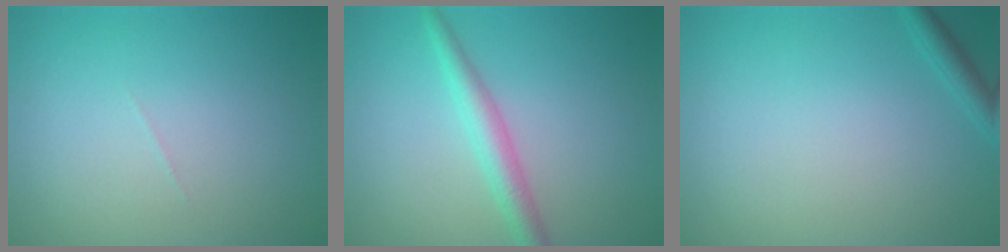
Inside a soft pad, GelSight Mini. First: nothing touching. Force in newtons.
{"total": 2.7, "press": 2.7, "slide": 0.1}
{"total": 1.4, "press": 1.4, "slide": 0.1}